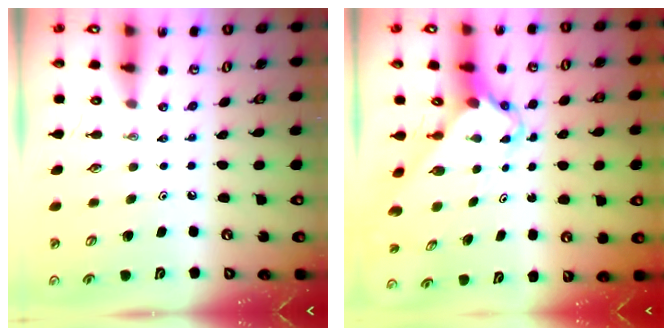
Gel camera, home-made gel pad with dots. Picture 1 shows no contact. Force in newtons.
{"total": 3.8, "press": 3.7, "slide": 0.5}